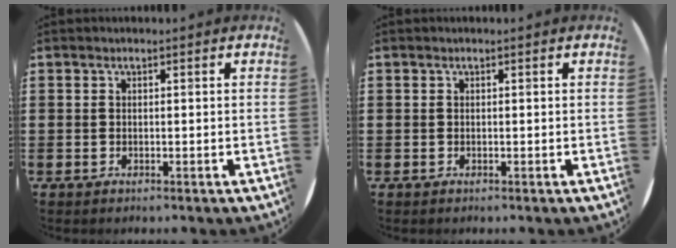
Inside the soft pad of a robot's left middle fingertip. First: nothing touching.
{"total": 0.0}